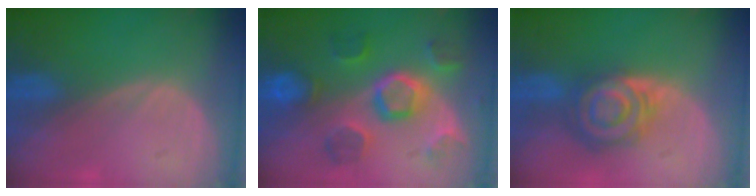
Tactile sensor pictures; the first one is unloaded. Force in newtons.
{"total": 9.3, "press": 9.1, "slide": 1.9}
{"total": 8.0, "press": 7.1, "slide": 3.6}